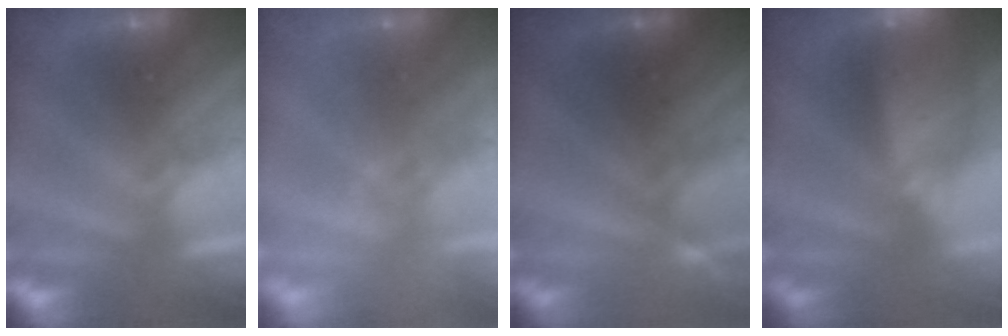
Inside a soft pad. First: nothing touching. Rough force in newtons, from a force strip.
{"total": 2.2}
{"total": 1.2}
{"total": 8.0}